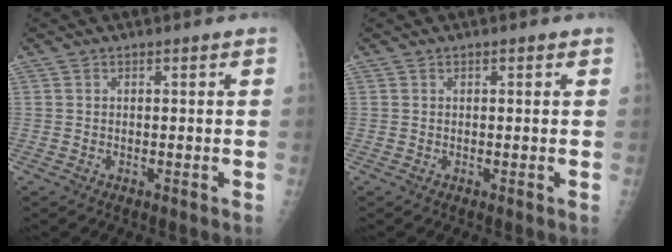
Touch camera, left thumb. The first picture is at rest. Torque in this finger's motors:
{"motor_torque": [-0.35, -0.20, 0.03, 0.05, 0.03]}